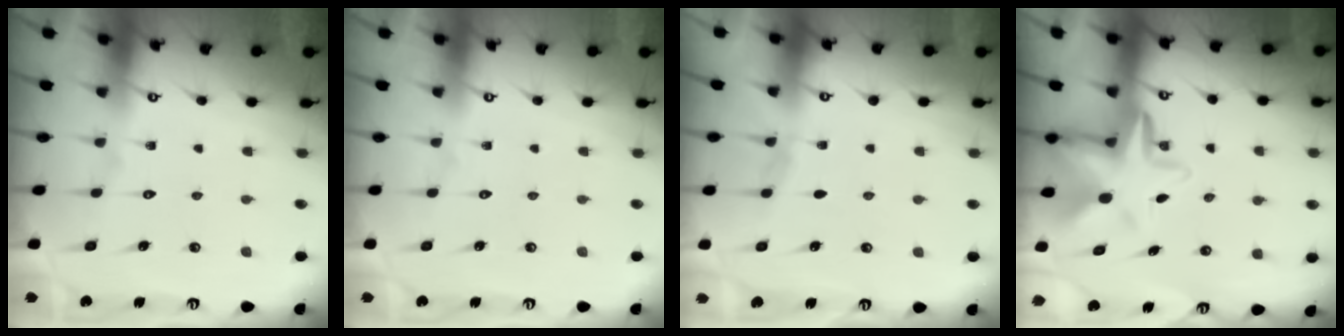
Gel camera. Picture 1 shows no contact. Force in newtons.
{"total": 0.0}
{"total": 1.5, "press": 1.4, "slide": 0.3}
{"total": 8.7, "press": 8.6, "slide": 1.5}